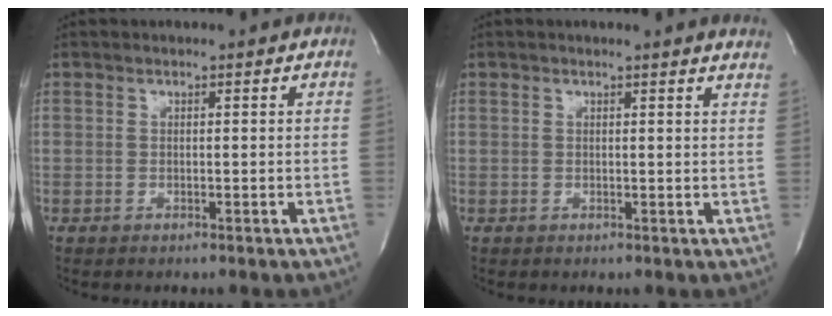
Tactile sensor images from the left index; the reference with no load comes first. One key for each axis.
{"total": 5.1, "fx": 4.7, "fy": -0.1, "fz": 2.0, "tx": -0.021, "ty": -0.007, "tz": 0.027}